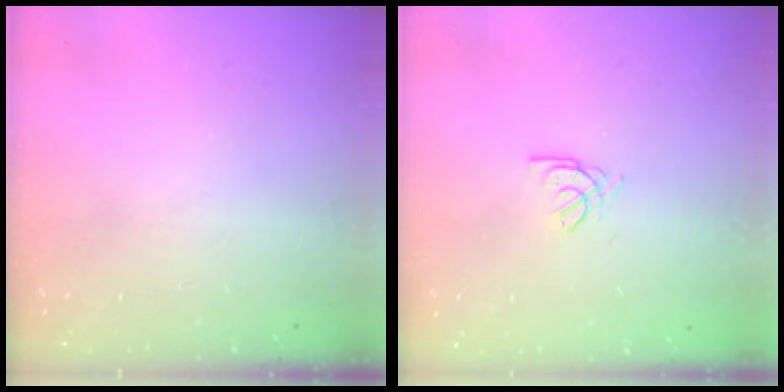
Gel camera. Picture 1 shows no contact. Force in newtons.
{"total": 2.3, "press": 2.3, "slide": 0.5}